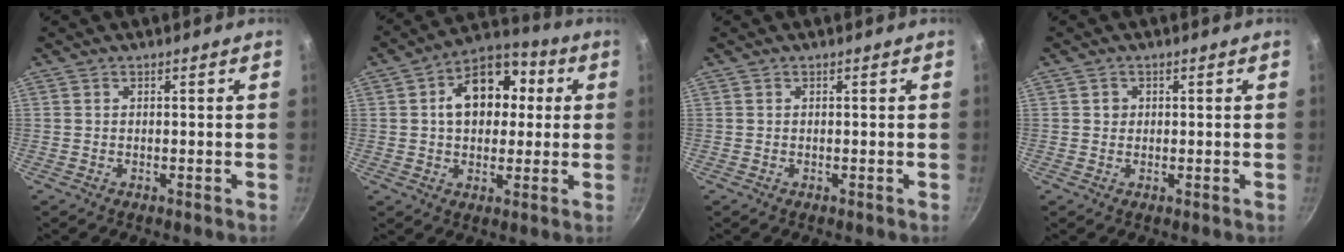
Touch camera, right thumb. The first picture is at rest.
{"total": 14.5, "force": [2.5, 10.3, 9.8], "torque": [-0.106, 0.024, 0.024]}
{"total": 0.0}
{"total": 1.3, "force": [0.2, 1.2, 0.3], "torque": [0.001, 0.001, 0.002]}